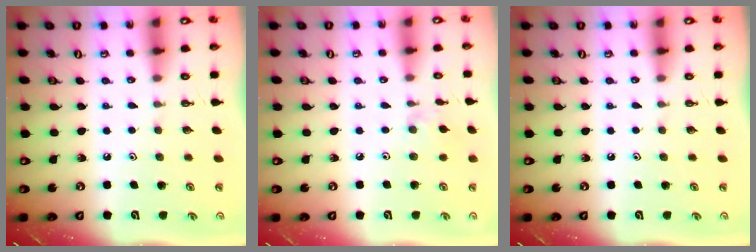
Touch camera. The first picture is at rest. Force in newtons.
{"total": 2.6, "press": 2.6, "slide": 0.5}
{"total": 0.0}